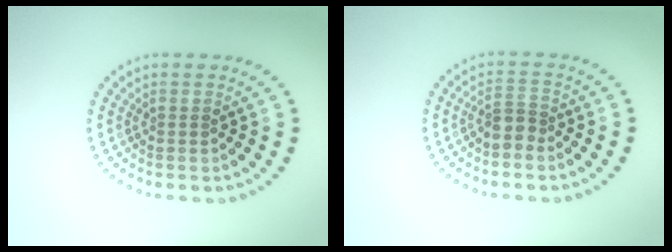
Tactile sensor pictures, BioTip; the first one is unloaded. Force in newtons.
{"total": 1.8, "press": 1.4, "slide": 1.2}